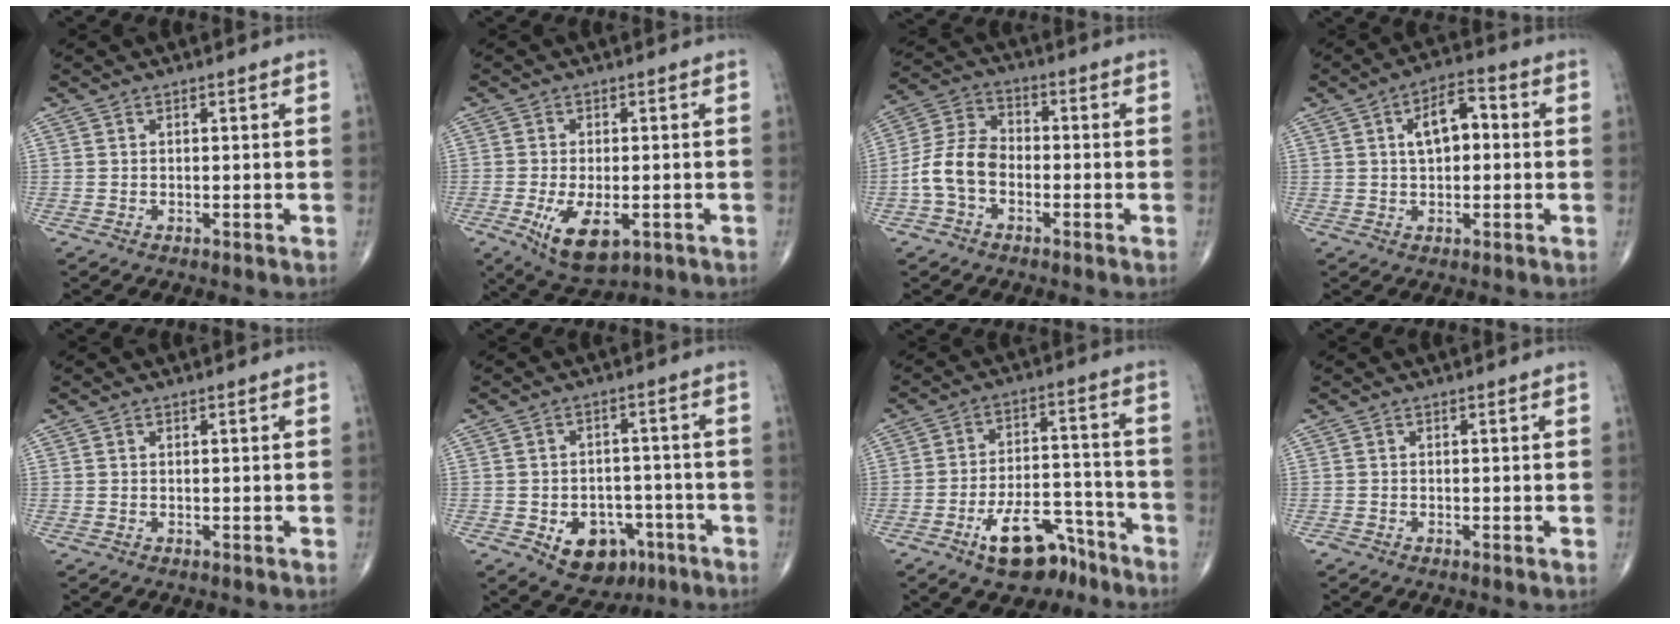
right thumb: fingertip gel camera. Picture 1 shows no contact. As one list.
[{"total": 8.9, "force": [-3.0, 4.3, 7.2], "torque": [-0.127, -0.011, -0.039]}, {"total": 8.9, "force": [-2.7, 6.1, 6.0], "torque": [-0.112, 0.033, -0.063]}, {"total": 7.7, "force": [1.2, 4.1, 6.4], "torque": [-0.090, 0.021, 0.011]}, {"total": 0.0}, {"total": 10.2, "force": [-4.5, 7.4, 5.5], "torque": [-0.047, 0.031, -0.054]}, {"total": 12.1, "force": [-7.8, 6.1, 7.0], "torque": [-0.088, 0.071, -0.124]}, {"total": 0.6, "force": [-0.4, 0.3, 0.3], "torque": [-0.006, -0.003, -0.011]}]